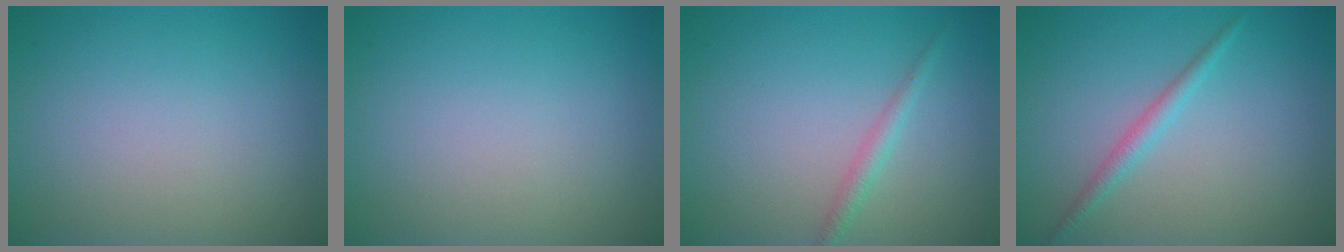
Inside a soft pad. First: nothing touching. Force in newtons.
{"total": 0.0}
{"total": 1.4, "press": 1.4, "slide": 0.0}
{"total": 1.6, "press": 1.6, "slide": 0.1}